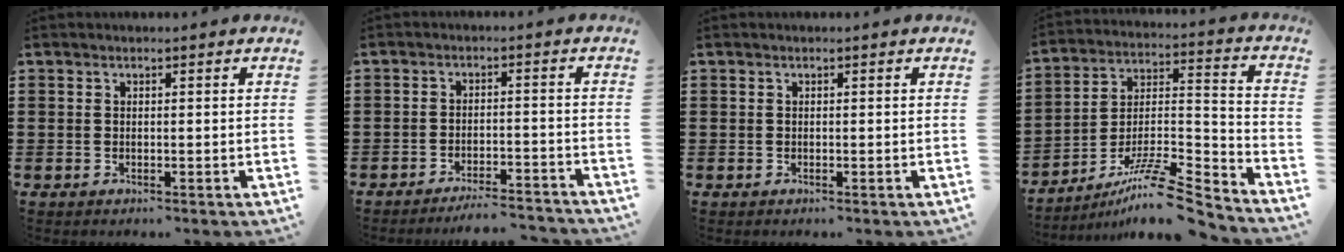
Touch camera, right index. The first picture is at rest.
{"total": 4.0, "force": [-3.8, -0.1, 1.1], "torque": [-0.022, -0.003, -0.076]}
{"total": 0.0}
{"total": 11.6, "force": [-9.4, 1.4, 6.6], "torque": [-0.107, 0.017, -0.179]}